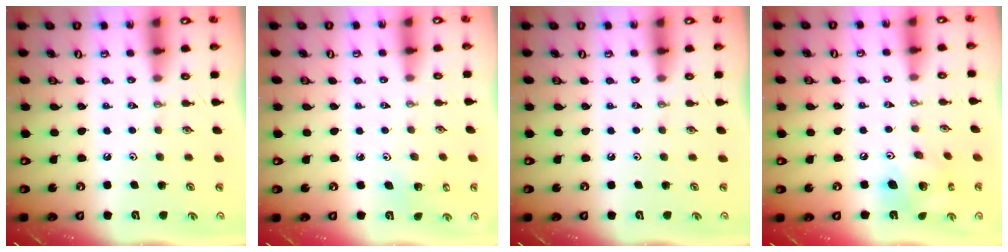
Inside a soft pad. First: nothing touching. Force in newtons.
{"total": 2.2, "press": 2.2, "slide": 0.2}
{"total": 0.0}
{"total": 11.7, "press": 11.6, "slide": 1.0}